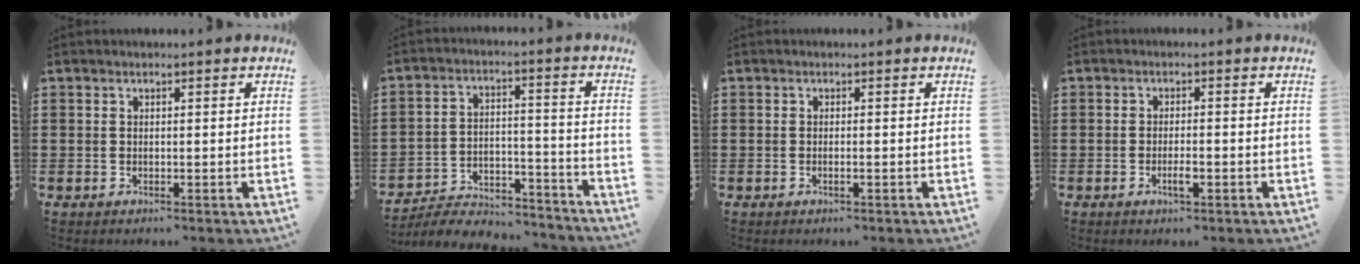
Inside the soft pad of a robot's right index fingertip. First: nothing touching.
{"total": 6.1, "force": [-5.9, 1.0, 1.1], "torque": [-0.022, 0.015, -0.118]}
{"total": 0.6, "force": [-0.2, 0.0, 0.6], "torque": [-0.010, -0.005, -0.003]}
{"total": 2.5, "force": [-1.0, 0.5, 2.2], "torque": [-0.047, -0.004, -0.020]}